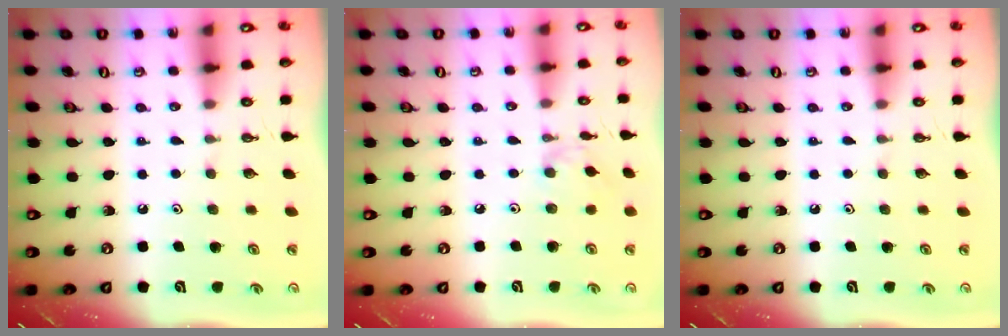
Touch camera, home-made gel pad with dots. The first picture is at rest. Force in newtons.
{"total": 3.0, "press": 3.0, "slide": 0.5}
{"total": 0.0}